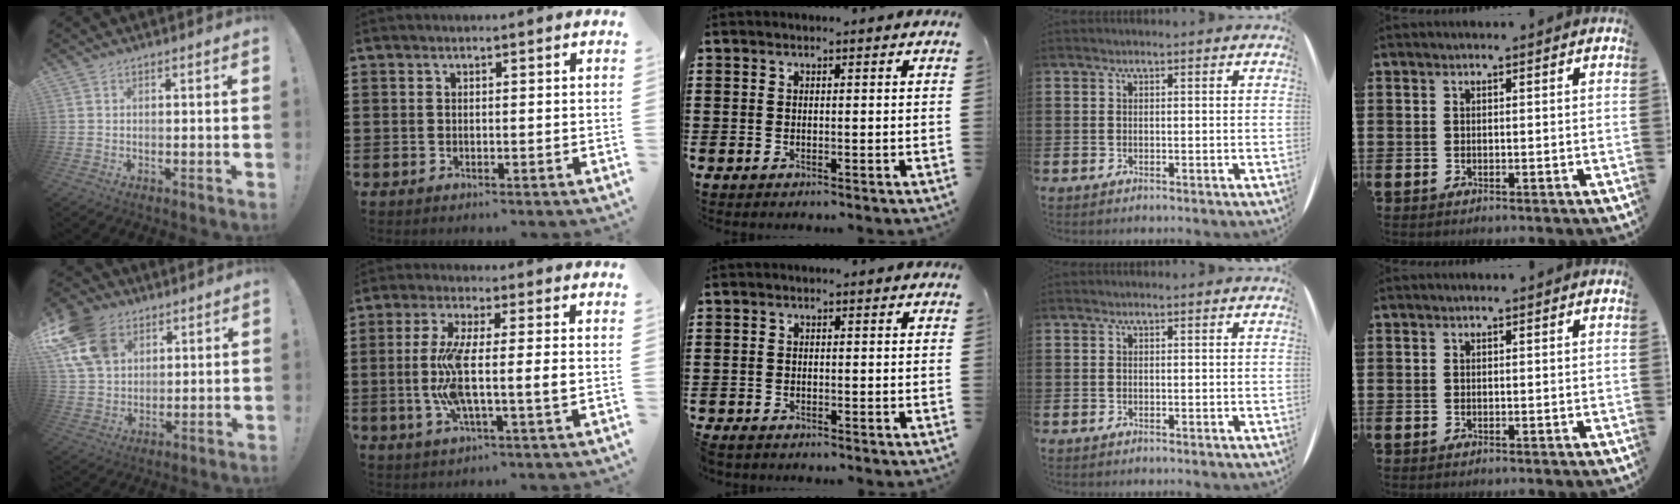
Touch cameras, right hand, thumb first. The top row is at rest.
{"thumb": {"total": 16.1, "force": [7.7, 11.6, 8.0], "torque": [-0.153, -0.033, 0.152]}, "index": {"total": 9.1, "force": [-0.8, 1.7, 8.9], "torque": [-0.182, -0.011, -0.023]}, "middle": {"total": 0.8, "force": [-0.8, 0.3, 0.1], "torque": [-0.002, 0.000, -0.017]}}